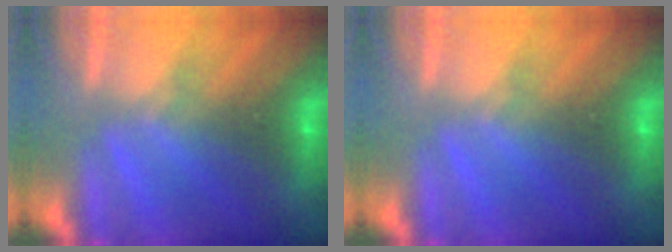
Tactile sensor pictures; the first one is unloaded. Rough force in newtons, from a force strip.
{"total": 0.0}